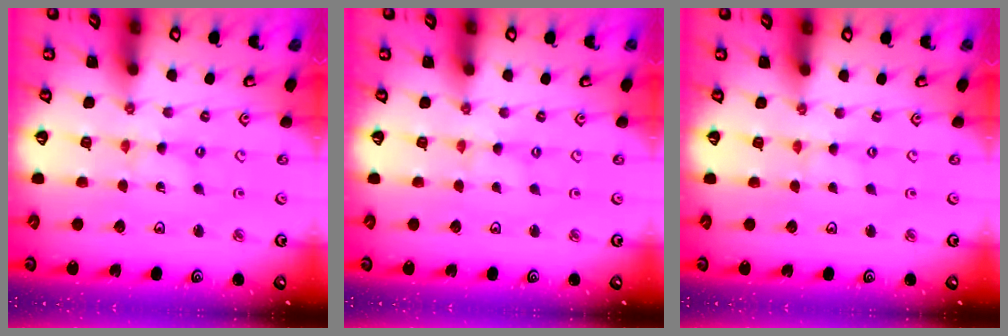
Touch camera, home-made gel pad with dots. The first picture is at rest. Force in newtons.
{"total": 0.0}
{"total": 0.0}